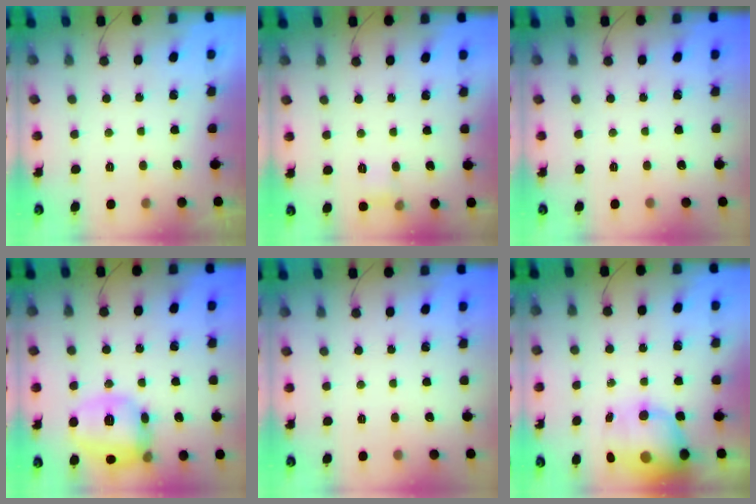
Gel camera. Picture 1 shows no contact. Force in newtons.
{"total": 4.5, "press": 4.2, "slide": 1.4}
{"total": 0.0}
{"total": 17.7, "press": 17.6, "slide": 1.4}
{"total": 0.0}
{"total": 14.2, "press": 13.6, "slide": 4.0}